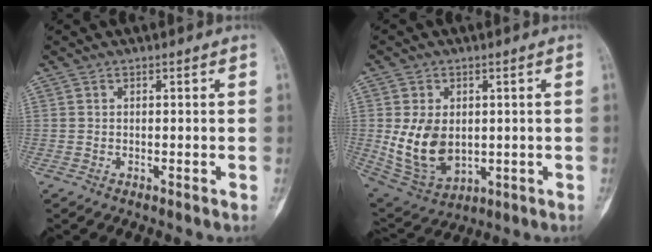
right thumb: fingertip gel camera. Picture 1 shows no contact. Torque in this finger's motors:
{"motor_torque": [1.40, 1.16, 0.70, -0.92, 0.14]}